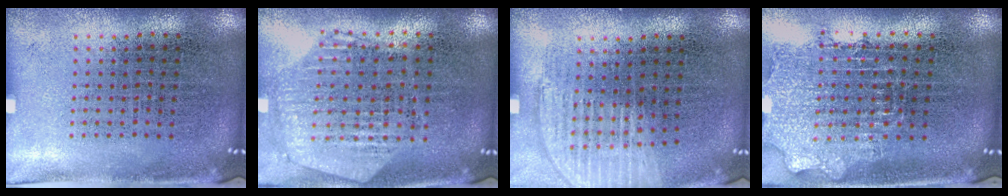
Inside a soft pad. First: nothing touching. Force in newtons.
{"total": 1.1, "press": 1.1, "slide": 0.2}
{"total": 1.2, "press": 1.2, "slide": 0.3}
{"total": 1.8, "press": 1.4, "slide": 1.0}